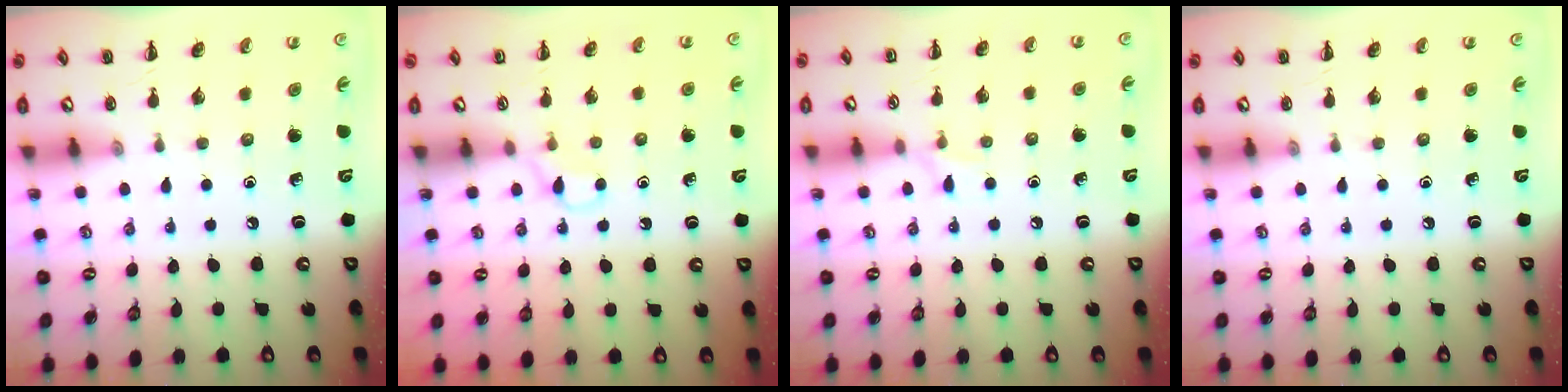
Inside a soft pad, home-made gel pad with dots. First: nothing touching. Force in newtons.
{"total": 4.7, "press": 4.5, "slide": 1.5}
{"total": 4.9, "press": 4.5, "slide": 1.8}
{"total": 0.0}